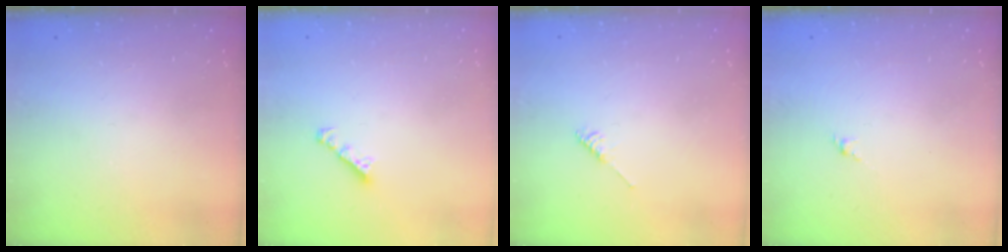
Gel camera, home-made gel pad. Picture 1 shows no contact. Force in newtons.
{"total": 2.4, "press": 2.4, "slide": 0.1}
{"total": 2.2, "press": 2.2, "slide": 0.5}
{"total": 1.6, "press": 1.5, "slide": 0.6}